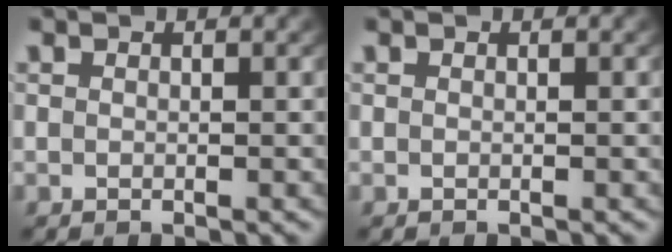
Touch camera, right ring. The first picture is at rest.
{"total": 0.0}